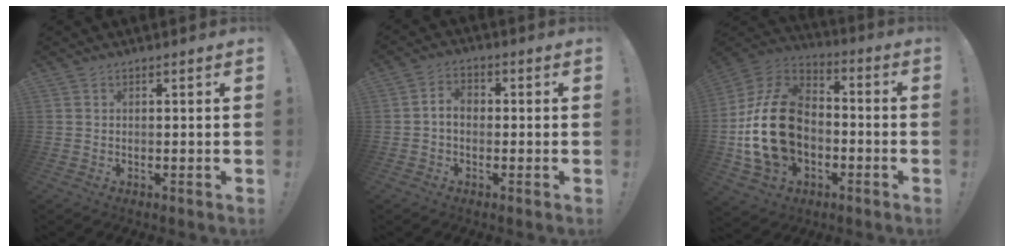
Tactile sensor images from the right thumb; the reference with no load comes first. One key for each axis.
{"total": 4.5, "fx": -0.3, "fy": 2.9, "fz": 3.3, "tx": -0.053, "ty": 0.008, "tz": -0.007}
{"total": 21.9, "fx": -2.9, "fy": 15.4, "fz": 15.2, "tx": -0.295, "ty": 0.030, "tz": -0.037}